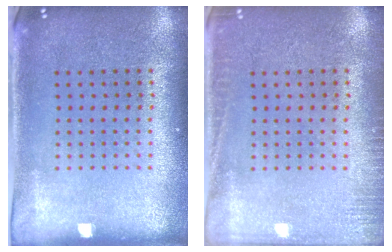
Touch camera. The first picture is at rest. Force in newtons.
{"total": 1.9, "press": 1.9, "slide": 0.4}